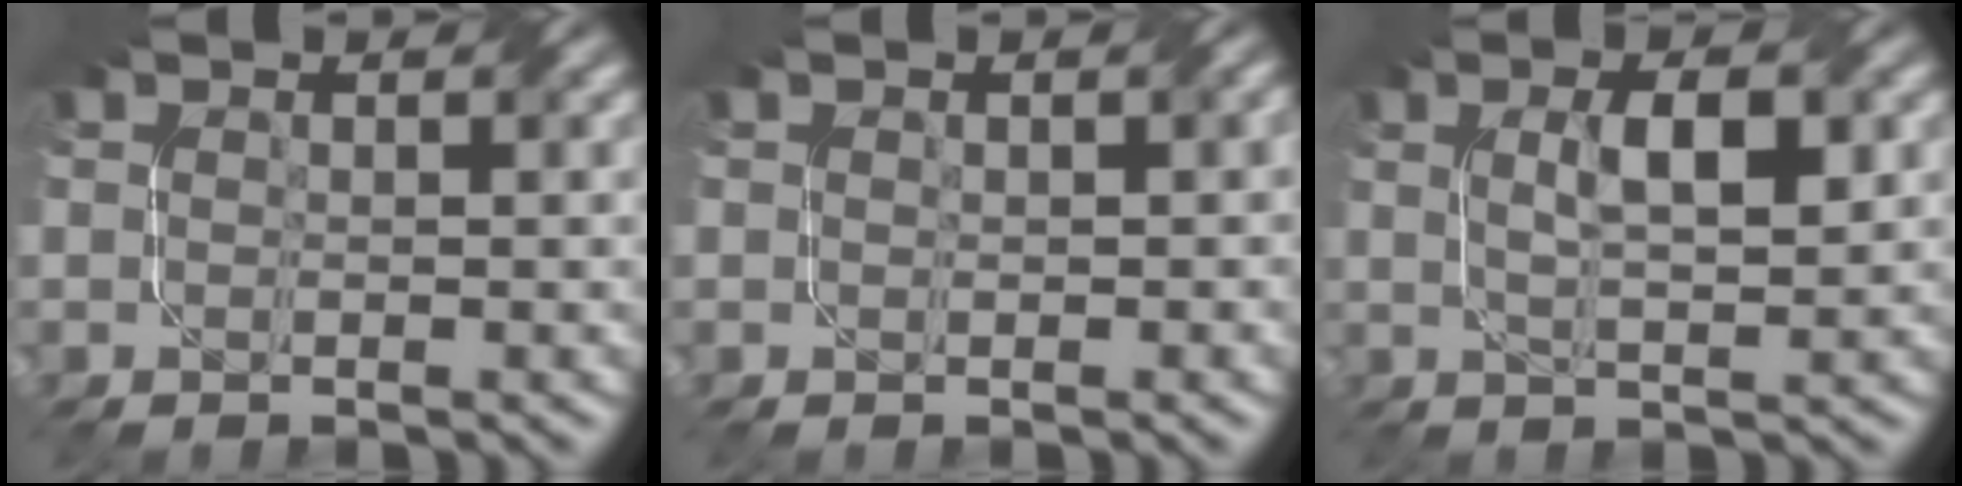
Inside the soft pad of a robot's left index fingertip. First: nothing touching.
{"total": 0.6, "force": [0.1, 0.4, 0.4], "torque": [-0.008, 0.002, 0.003]}
{"total": 4.1, "force": [0.9, 1.0, 3.8], "torque": [-0.073, 0.004, 0.017]}